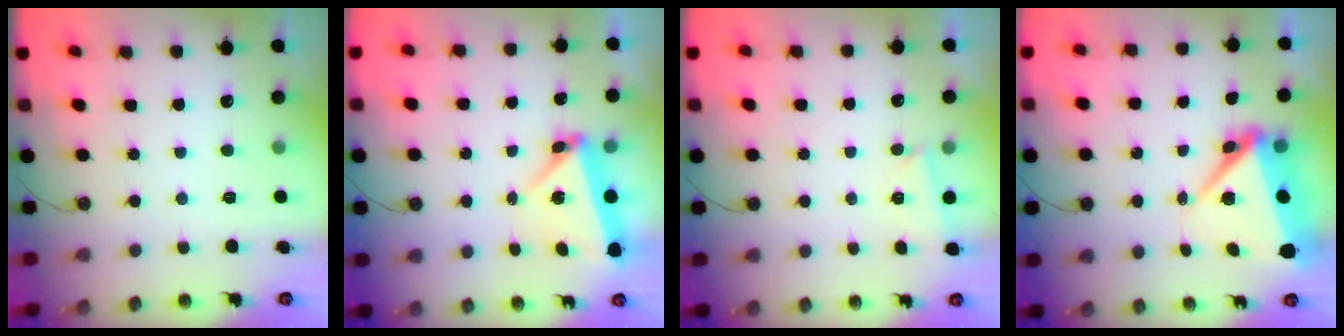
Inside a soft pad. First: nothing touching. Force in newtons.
{"total": 5.5, "press": 5.1, "slide": 2.0}
{"total": 2.3, "press": 2.2, "slide": 0.9}
{"total": 9.0, "press": 8.9, "slide": 1.7}